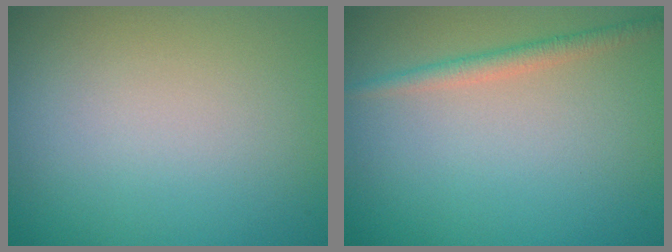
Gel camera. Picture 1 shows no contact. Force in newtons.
{"total": 1.7, "press": 1.7, "slide": 0.1}